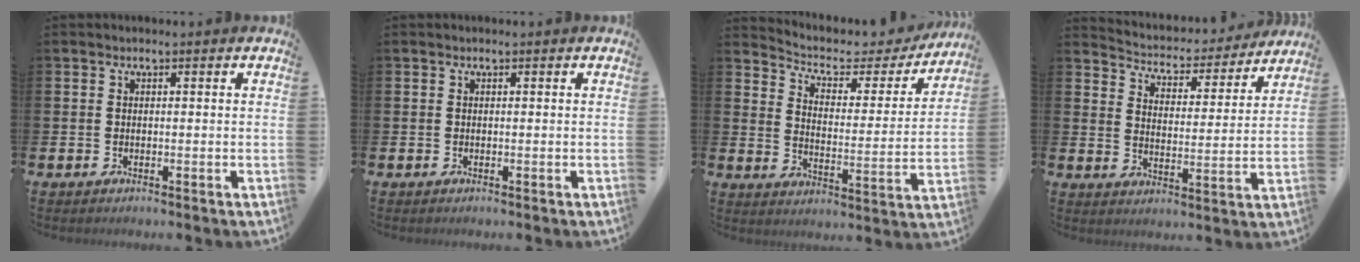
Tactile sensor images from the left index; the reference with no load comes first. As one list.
[{"total": 0.0}, {"total": 5.4, "force": [4.8, 2.2, 1.3], "torque": [-0.049, -0.039, 0.073]}, {"total": 4.7, "force": [4.6, 1.2, 0.4], "torque": [-0.037, -0.041, 0.073]}]